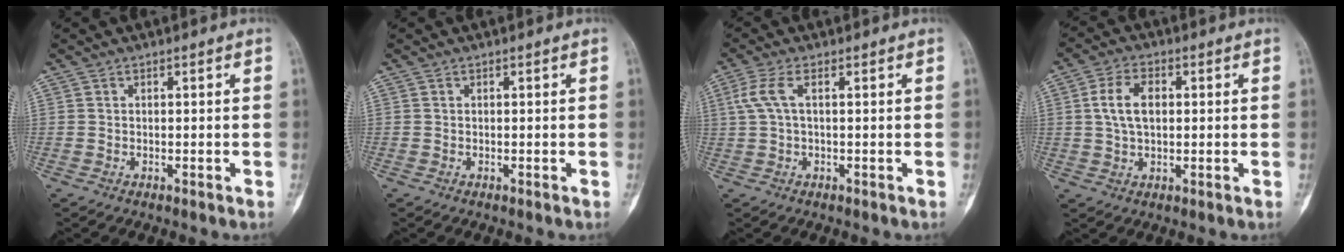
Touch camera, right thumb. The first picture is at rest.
{"total": 0.0}
{"total": 4.2, "force": [1.0, 1.4, 3.8], "torque": [-0.109, 0.016, 0.022]}
{"total": 6.8, "force": [1.1, 4.0, 5.4], "torque": [-0.099, 0.010, 0.018]}